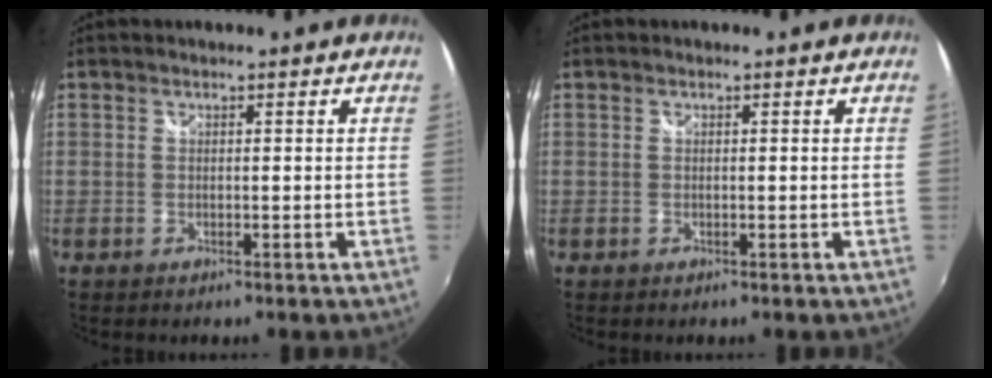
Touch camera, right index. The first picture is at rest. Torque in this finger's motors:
{"motor_torque": [-0.01, 0.01, 0.00, 0.00]}